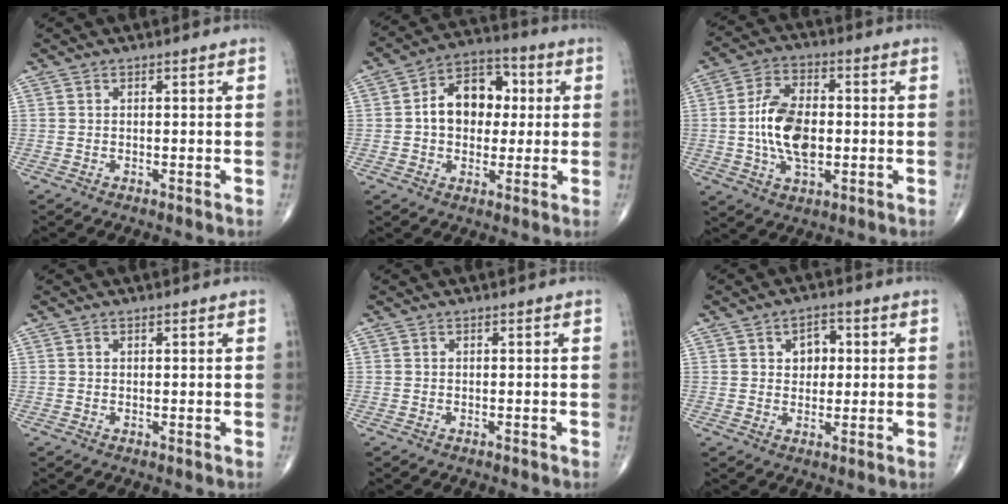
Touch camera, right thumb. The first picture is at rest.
{"total": 12.5, "force": [1.1, 9.1, 8.5], "torque": [-0.095, 0.023, 0.011]}
{"total": 12.5, "force": [-0.7, 7.1, 10.3], "torque": [-0.182, 0.009, -0.013]}
{"total": 0.0}
{"total": 0.0}
{"total": 4.9, "force": [1.1, 3.6, 3.1], "torque": [-0.020, 0.001, 0.013]}